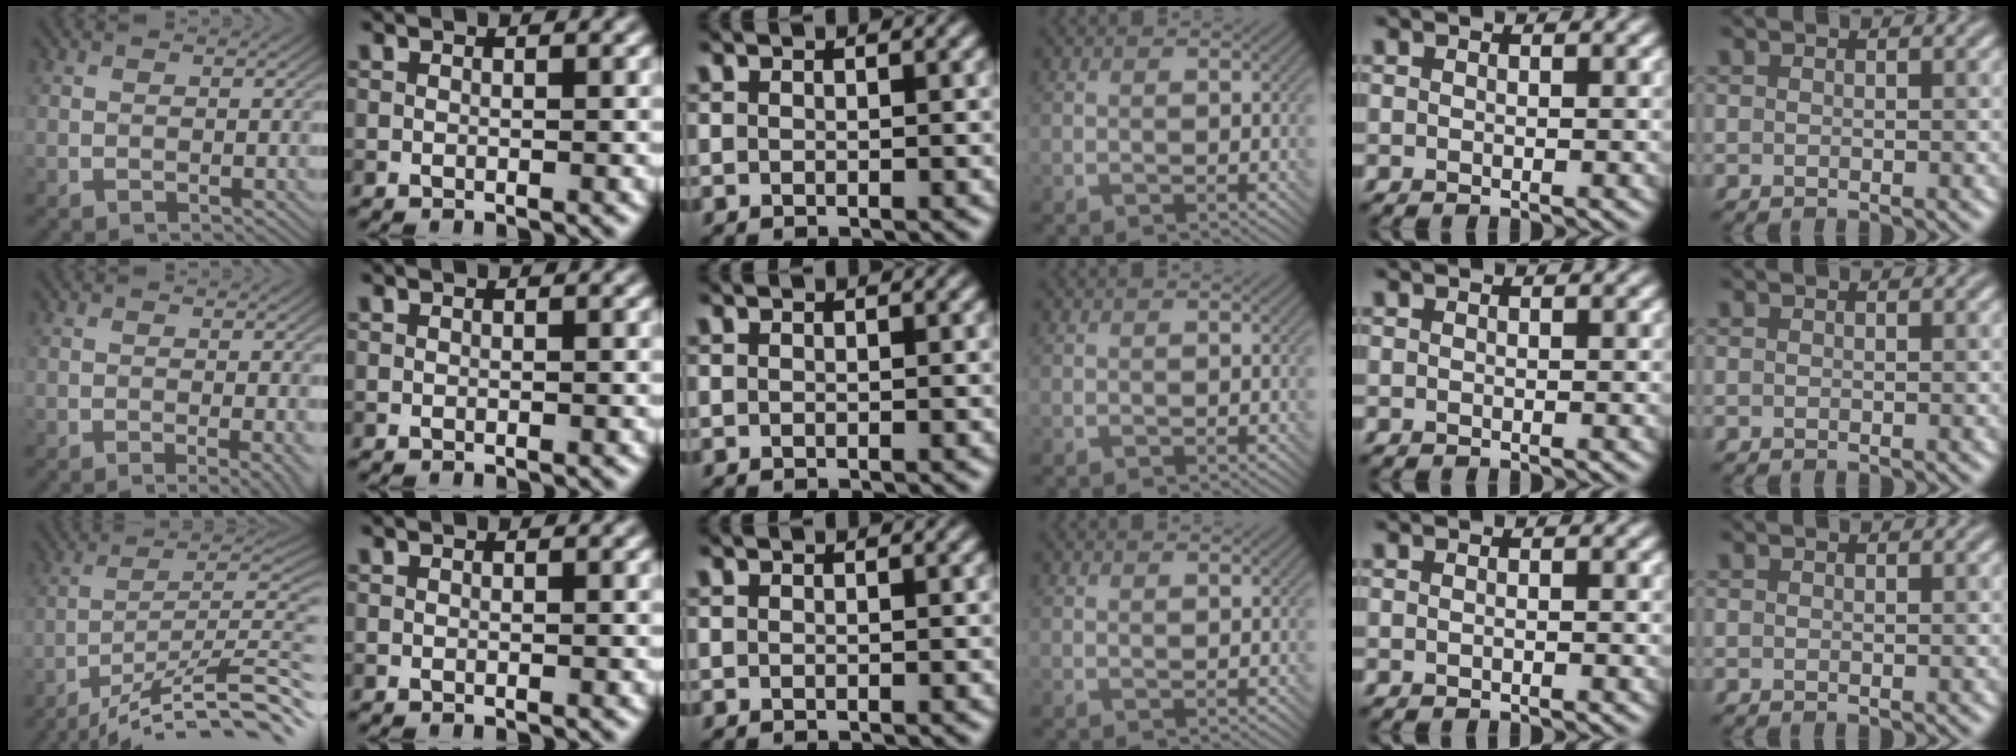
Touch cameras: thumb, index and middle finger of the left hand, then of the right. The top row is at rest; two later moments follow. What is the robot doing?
{"motion": "screw", "object": "bottle cap"}